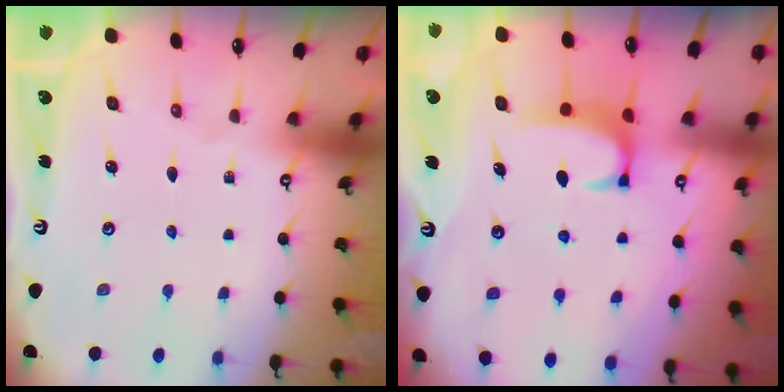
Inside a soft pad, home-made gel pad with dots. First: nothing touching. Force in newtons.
{"total": 2.3, "press": 2.3, "slide": 0.6}